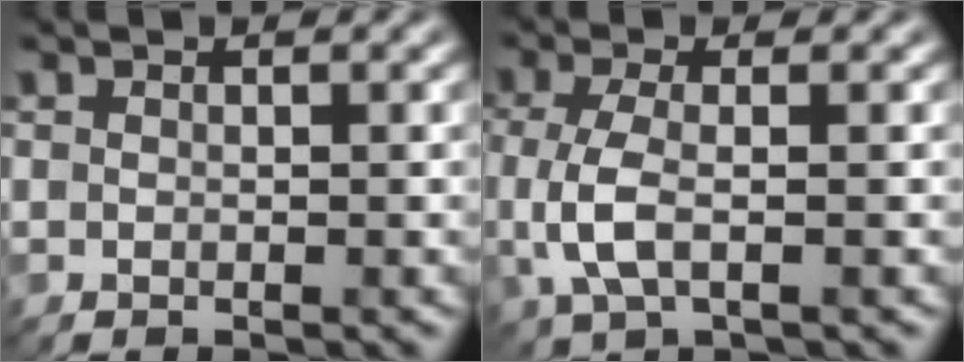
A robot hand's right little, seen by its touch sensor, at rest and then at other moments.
{"total": 4.0, "force": [-0.6, 1.6, 3.7], "torque": [-0.095, -0.004, -0.014]}